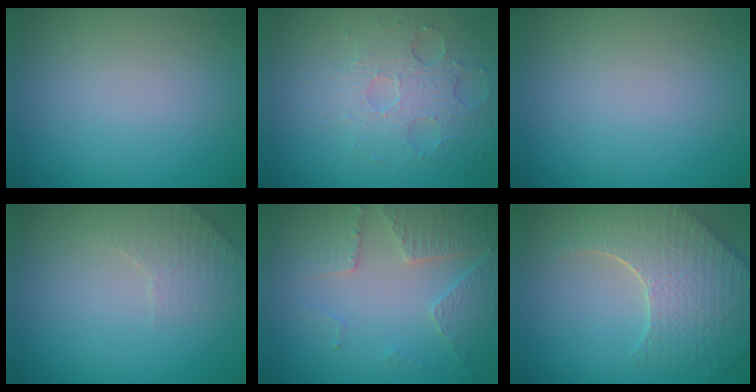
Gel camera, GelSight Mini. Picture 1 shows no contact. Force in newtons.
{"total": 3.7, "press": 3.3, "slide": 1.7}
{"total": 0.0}
{"total": 2.3, "press": 2.3, "slide": 0.6}
{"total": 4.5, "press": 3.3, "slide": 3.1}
{"total": 8.0, "press": 5.9, "slide": 5.4}